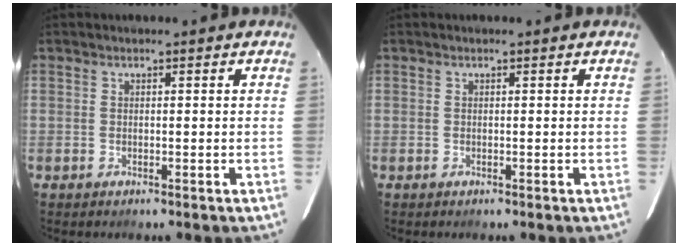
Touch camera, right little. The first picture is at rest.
{"total": 0.0}